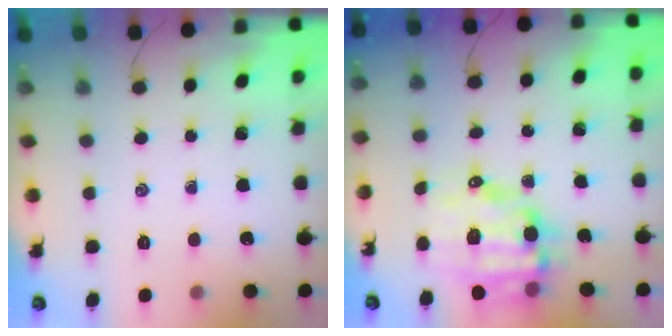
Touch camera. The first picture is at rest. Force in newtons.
{"total": 11.1, "press": 10.8, "slide": 2.6}